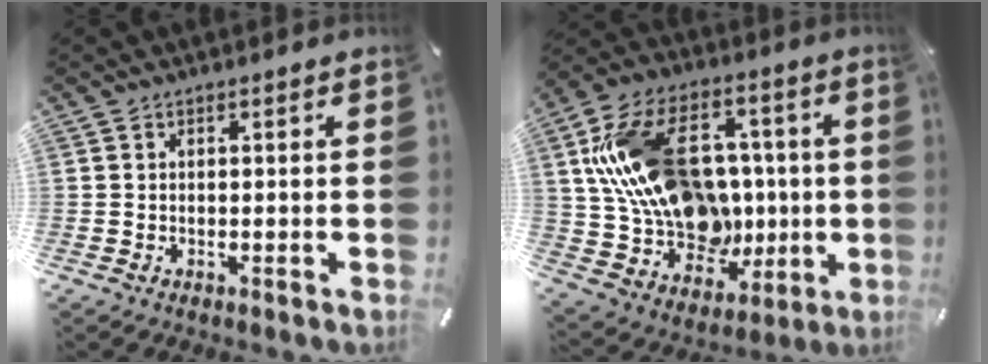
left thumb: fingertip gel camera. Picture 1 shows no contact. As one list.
[{"total": 24.4, "force": [4.3, 18.0, 15.9], "torque": [-0.317, -0.015, 0.092]}]